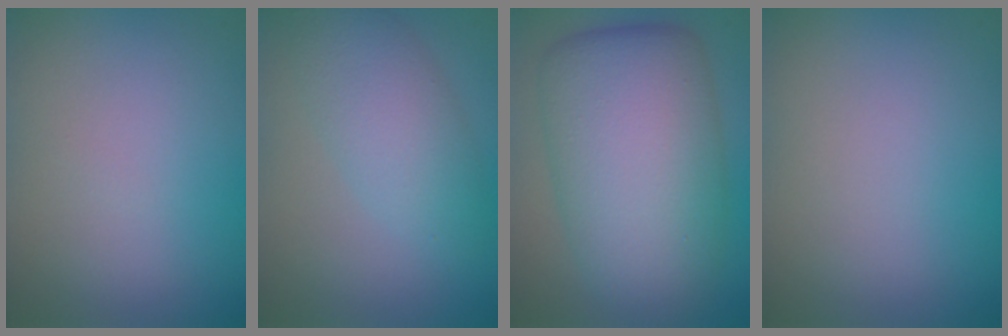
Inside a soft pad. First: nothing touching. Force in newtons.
{"total": 4.2, "press": 4.2, "slide": 0.1}
{"total": 11.2, "press": 11.2, "slide": 0.1}
{"total": 0.0}